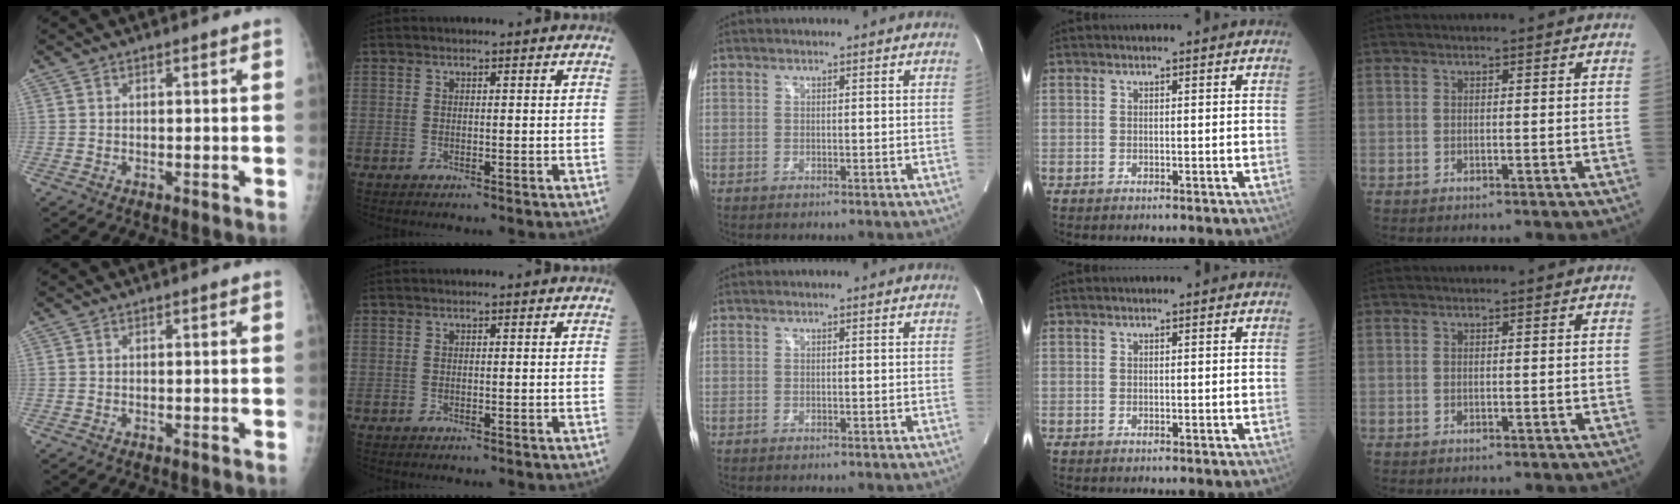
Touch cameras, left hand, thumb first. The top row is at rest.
{}